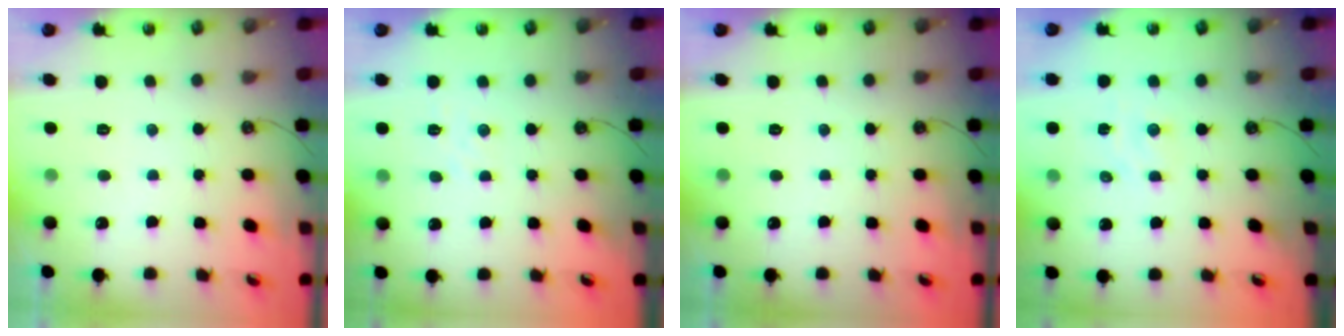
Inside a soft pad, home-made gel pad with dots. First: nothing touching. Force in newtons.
{"total": 2.5, "press": 2.5, "slide": 0.4}
{"total": 0.0}
{"total": 2.6, "press": 2.6, "slide": 0.4}